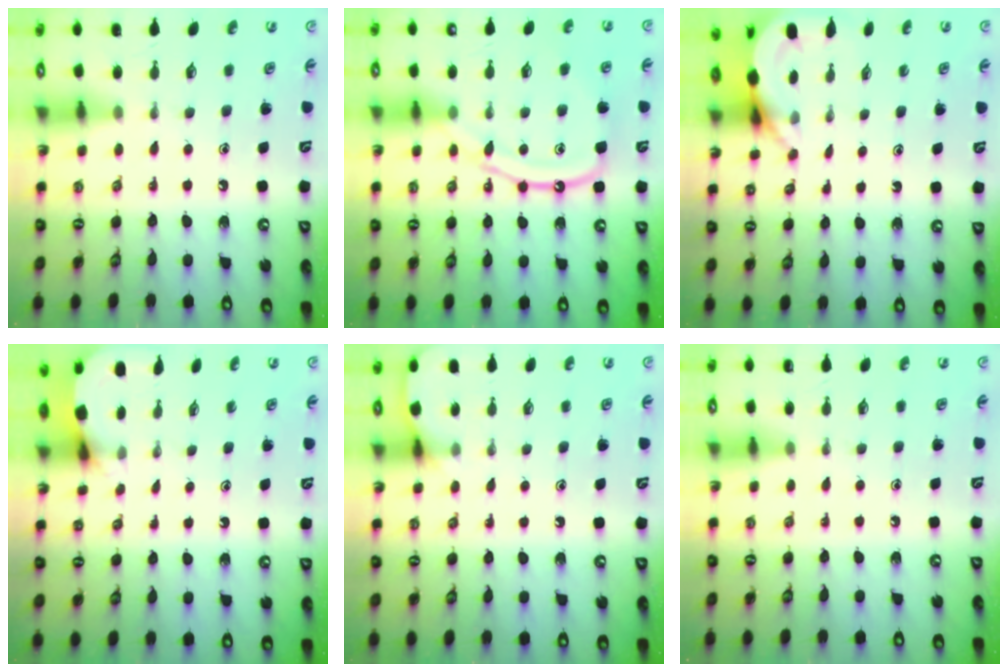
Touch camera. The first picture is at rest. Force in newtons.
{"total": 11.4, "press": 11.3, "slide": 1.2}
{"total": 5.1, "press": 5.0, "slide": 0.3}
{"total": 3.5, "press": 3.4, "slide": 0.4}
{"total": 5.7, "press": 5.7, "slide": 0.7}
{"total": 0.0}